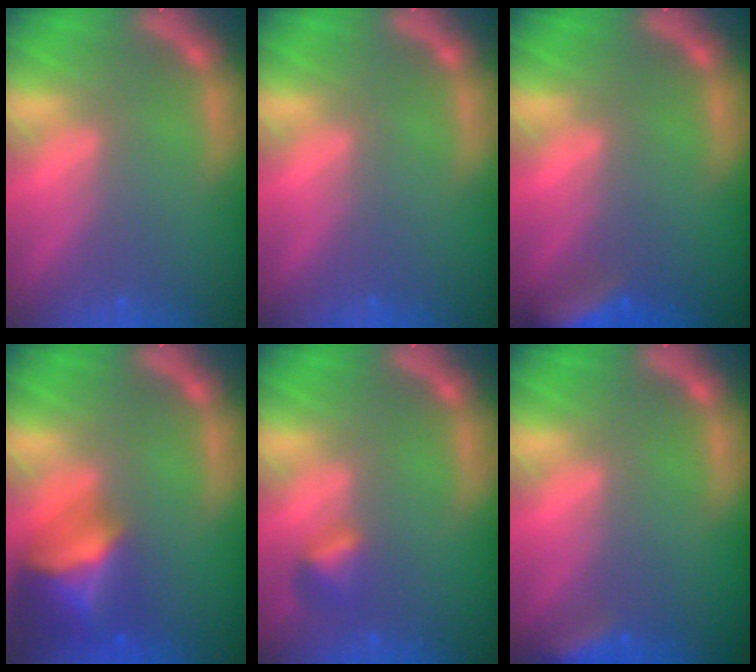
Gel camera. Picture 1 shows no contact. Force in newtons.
{"total": 0.0}
{"total": 5.5}
{"total": 7.5}
{"total": 1.9}
{"total": 2.9}